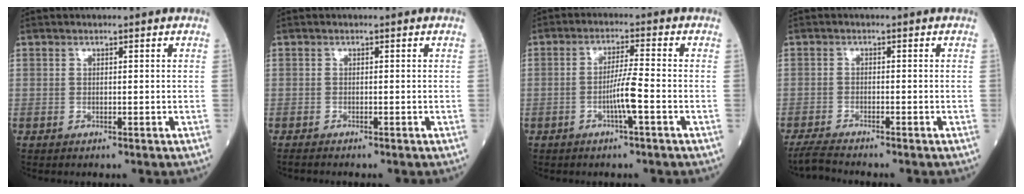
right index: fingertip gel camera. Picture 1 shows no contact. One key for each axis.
{"total": 1.3, "fx": -1.2, "fy": -0.1, "fz": 0.6, "tx": -0.012, "ty": -0.002, "tz": -0.016}
{"total": 4.6, "fx": -1.6, "fy": -0.5, "fz": 4.2, "tx": -0.082, "ty": 0.001, "tz": -0.032}
{"total": 3.2, "fx": -3.0, "fy": -0.5, "fz": 1.0, "tx": -0.024, "ty": -0.015, "tz": -0.055}